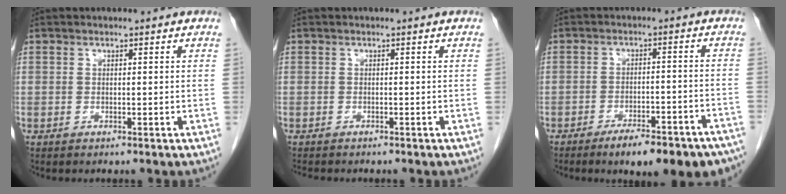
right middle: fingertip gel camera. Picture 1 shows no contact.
{"total": 2.7, "force": [-2.3, 0.7, 1.1], "torque": [-0.022, -0.009, -0.030]}
{"total": 13.6, "force": [-10.8, 3.3, 7.7], "torque": [-0.063, 0.020, -0.145]}